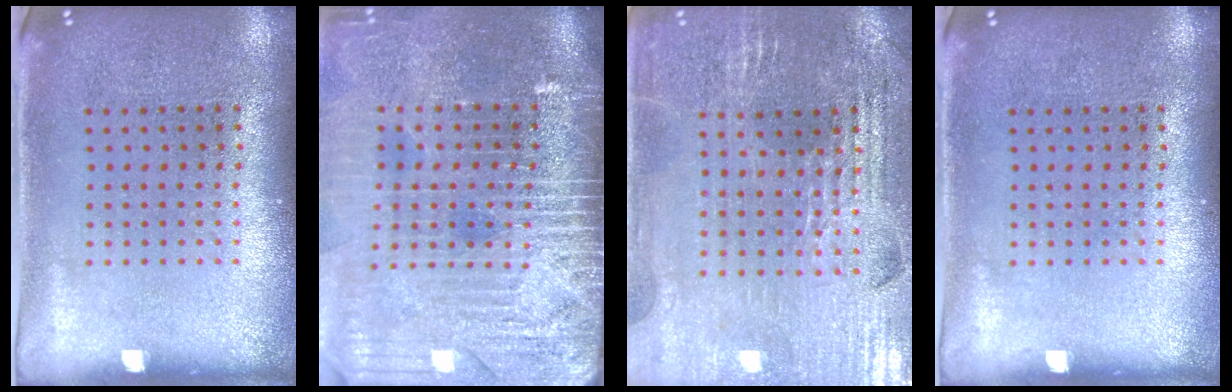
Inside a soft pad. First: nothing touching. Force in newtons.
{"total": 4.5, "press": 3.9, "slide": 2.3}
{"total": 2.9, "press": 2.9, "slide": 0.5}
{"total": 0.0}